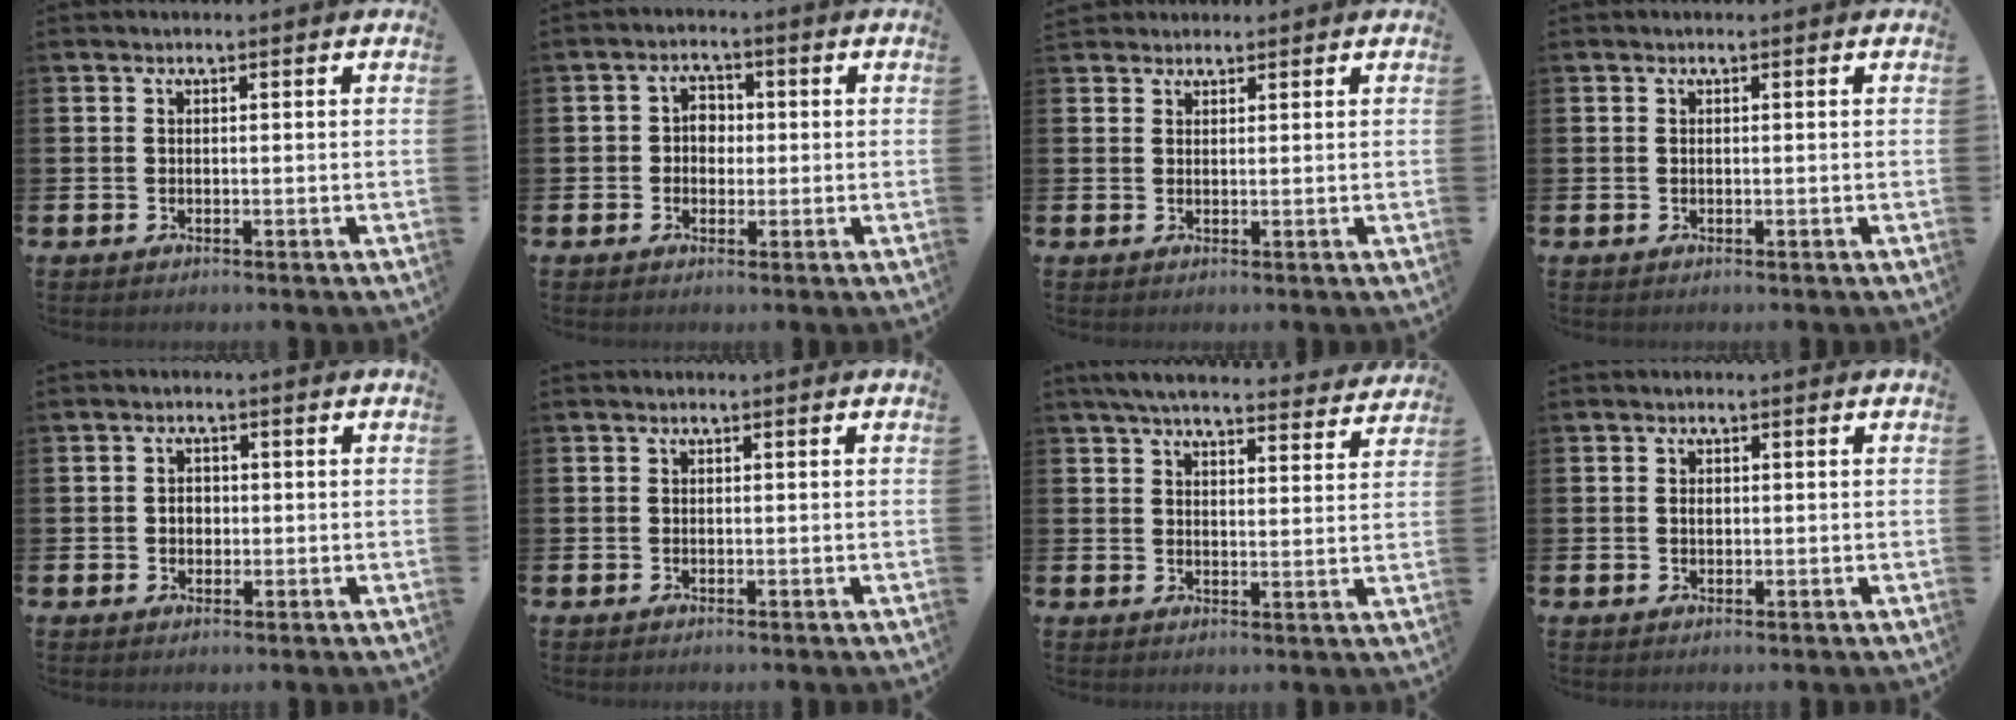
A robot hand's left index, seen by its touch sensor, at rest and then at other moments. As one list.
[{"total": 3.0, "force": [0.0, 2.6, 1.6], "torque": [-0.020, 0.005, -0.008]}, {"total": 2.0, "force": [1.8, 0.7, -0.1], "torque": [0.005, -0.002, 0.033]}, {"total": 0.0}, {"total": 1.9, "force": [0.0, 1.6, 1.1], "torque": [-0.005, 0.002, -0.006]}, {"total": 0.0}, {"total": 5.6, "force": [5.3, 0.9, 1.7], "torque": [-0.038, -0.031, 0.091]}, {"total": 1.0, "force": [0.1, 0.7, 0.7], "torque": [-0.006, 0.001, -0.001]}]